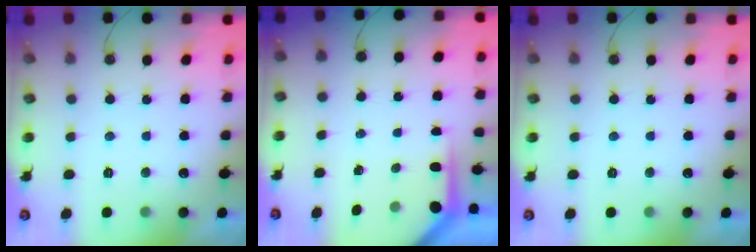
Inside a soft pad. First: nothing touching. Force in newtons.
{"total": 3.6, "press": 3.6, "slide": 0.3}
{"total": 0.0}